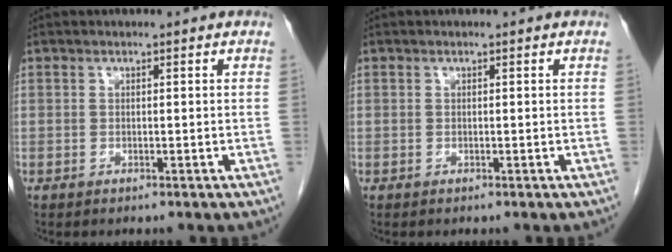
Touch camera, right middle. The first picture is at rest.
{"total": 0.0}